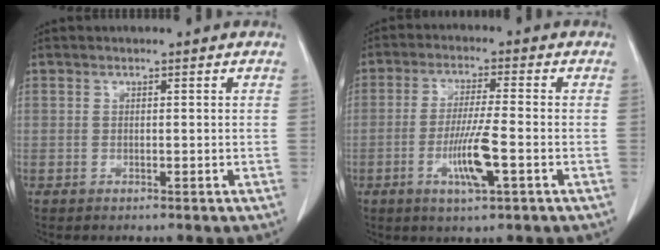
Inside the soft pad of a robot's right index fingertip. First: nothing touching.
{"total": 7.6, "force": [-2.6, 0.2, 7.1], "torque": [-0.134, -0.011, -0.048]}